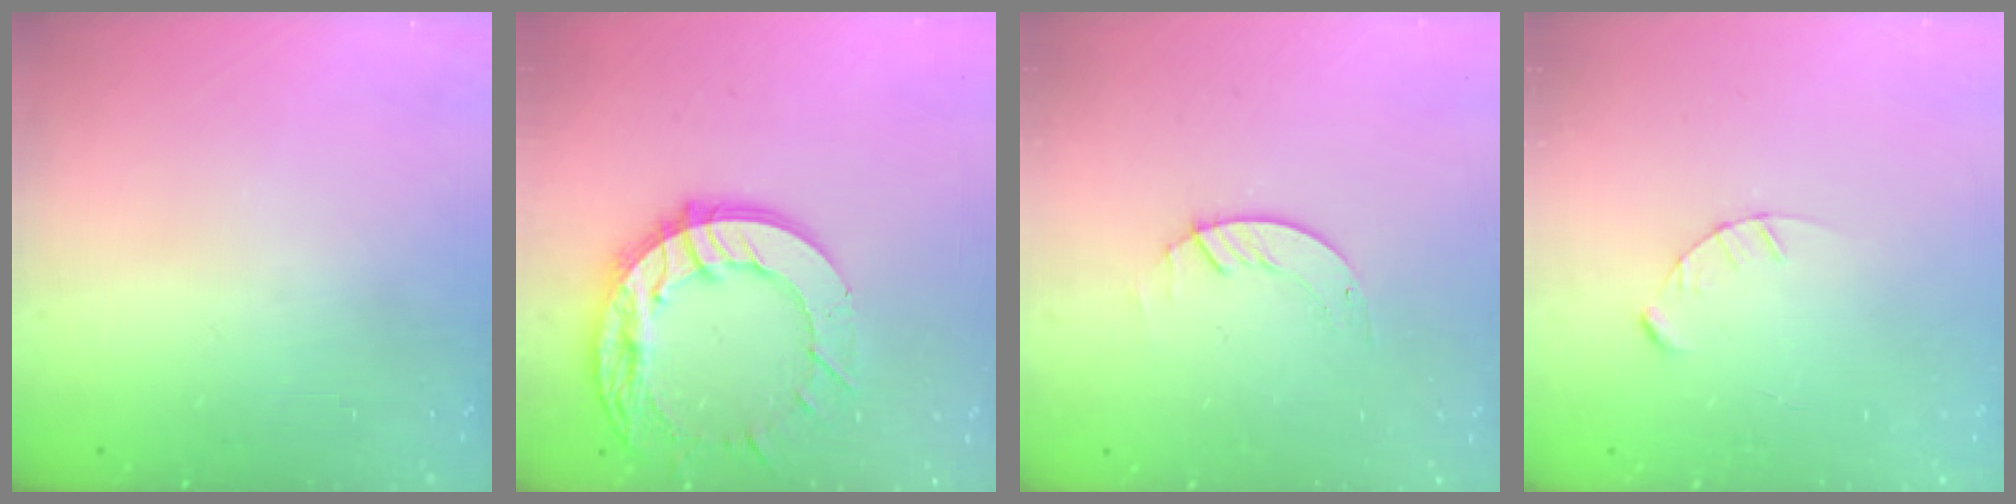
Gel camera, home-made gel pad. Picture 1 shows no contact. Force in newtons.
{"total": 15.9, "press": 15.8, "slide": 1.5}
{"total": 1.4, "press": 1.4, "slide": 0.2}
{"total": 2.4, "press": 2.4, "slide": 0.3}